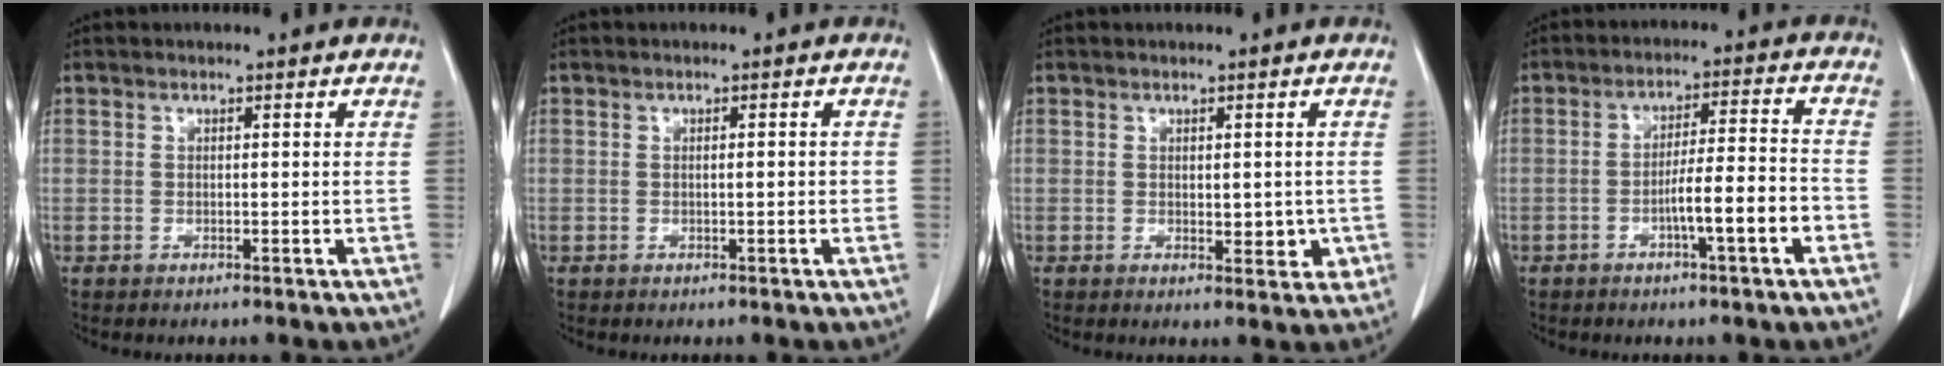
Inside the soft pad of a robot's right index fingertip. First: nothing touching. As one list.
[{"total": 1.2, "force": [-0.2, 0.2, 1.1], "torque": [-0.016, 0.001, 0.000]}, {"total": 3.4, "force": [-0.4, 1.8, 2.9], "torque": [-0.030, -0.005, 0.002]}, {"total": 7.9, "force": [-3.3, 0.2, 7.2], "torque": [-0.118, 0.012, -0.052]}]